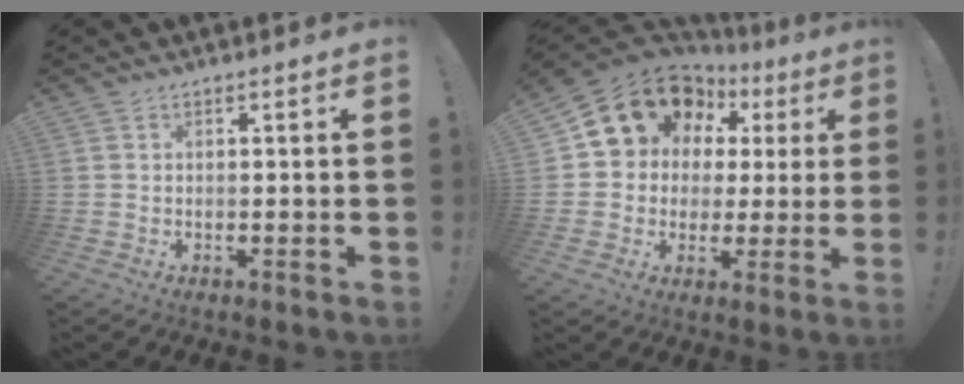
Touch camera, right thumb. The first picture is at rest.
{"total": 14.9, "force": [7.7, 11.5, 5.5], "torque": [-0.083, -0.050, 0.155]}